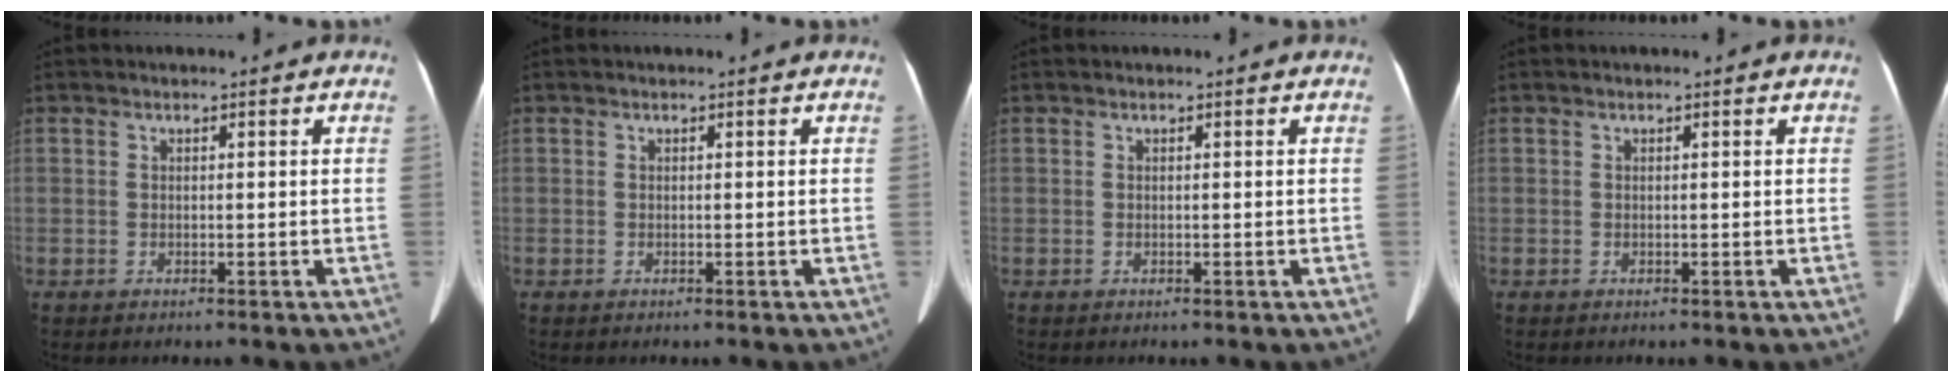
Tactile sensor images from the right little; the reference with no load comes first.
{"total": 0.0}
{"total": 0.0}
{"total": 0.0}